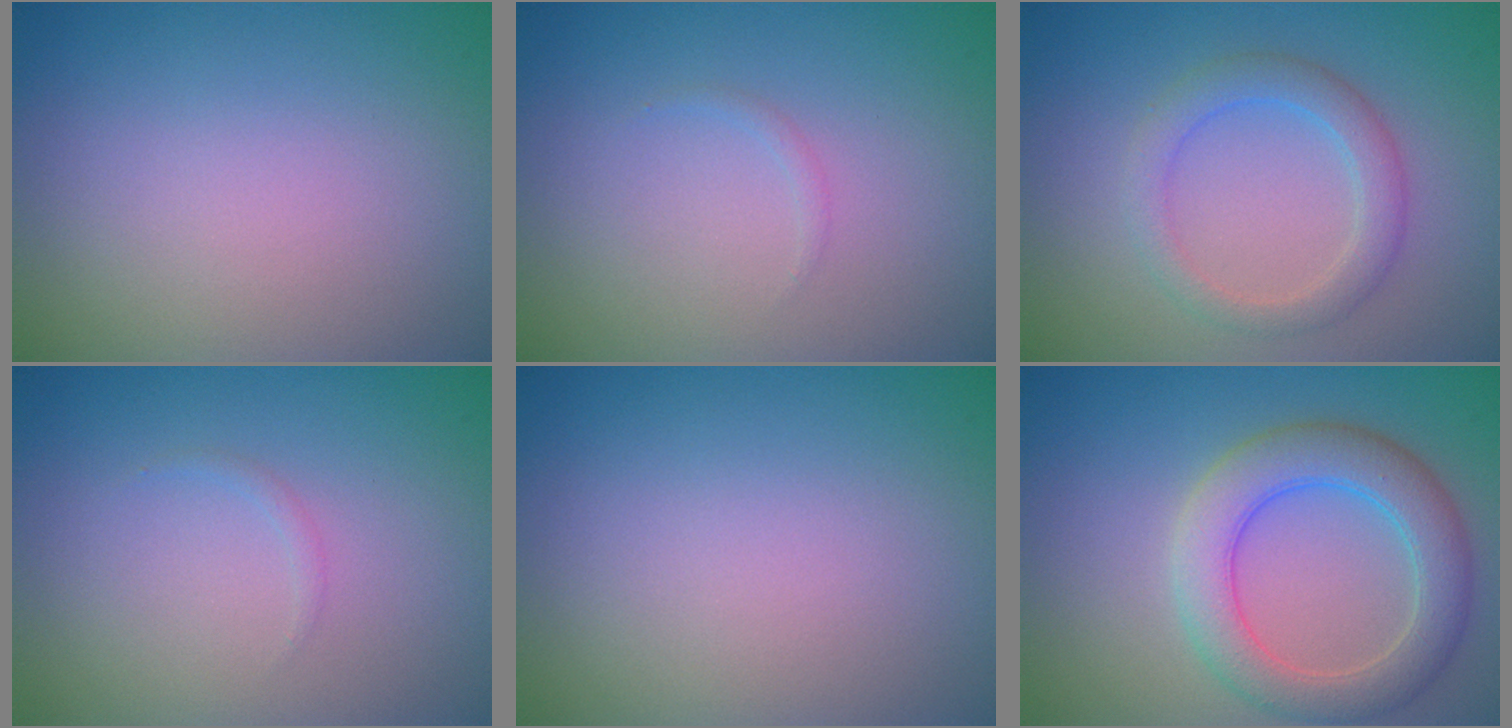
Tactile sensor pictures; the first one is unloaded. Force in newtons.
{"total": 0.5, "press": 0.5, "slide": 0.0}
{"total": 1.9, "press": 1.9, "slide": 0.2}
{"total": 0.5, "press": 0.5, "slide": 0.0}
{"total": 0.0}
{"total": 5.4, "press": 5.4, "slide": 0.1}